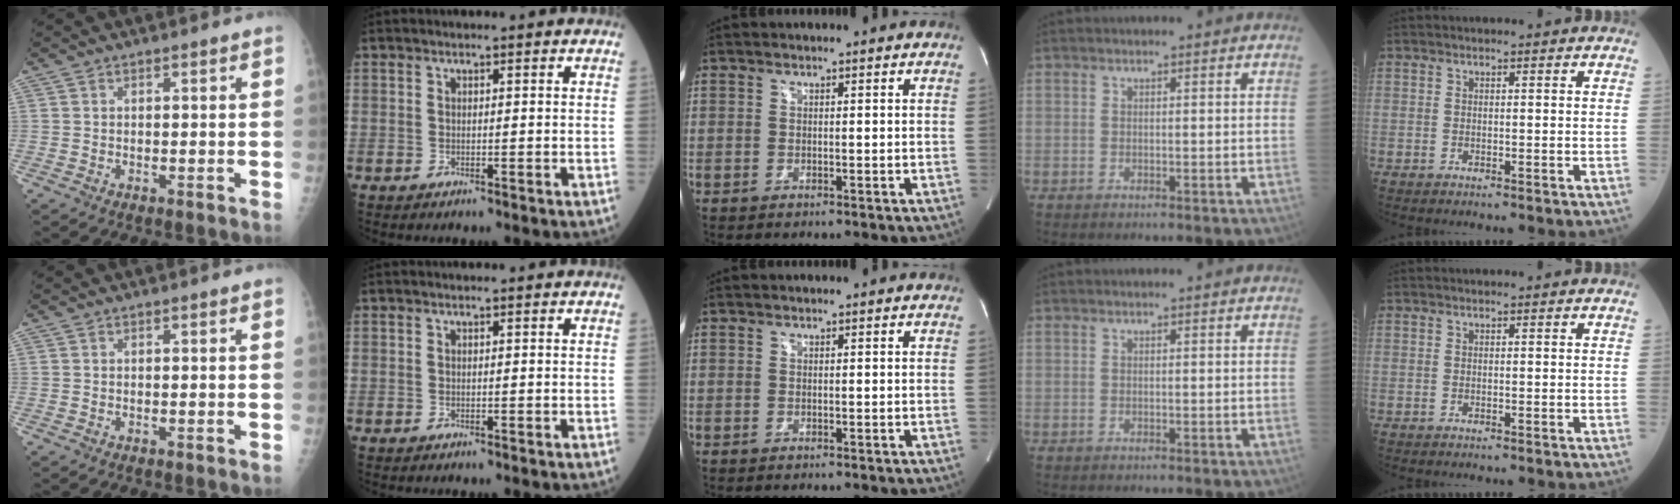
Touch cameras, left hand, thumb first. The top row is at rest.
{}